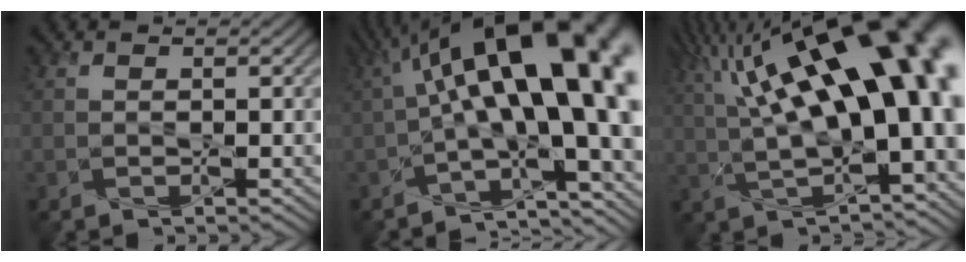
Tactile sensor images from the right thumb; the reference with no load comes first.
{"total": 18.3, "force": [1.3, 6.6, 17.0], "torque": [-0.223, 0.021, 0.027]}
{"total": 18.9, "force": [4.7, 6.6, 17.0], "torque": [-0.264, 0.042, 0.075]}